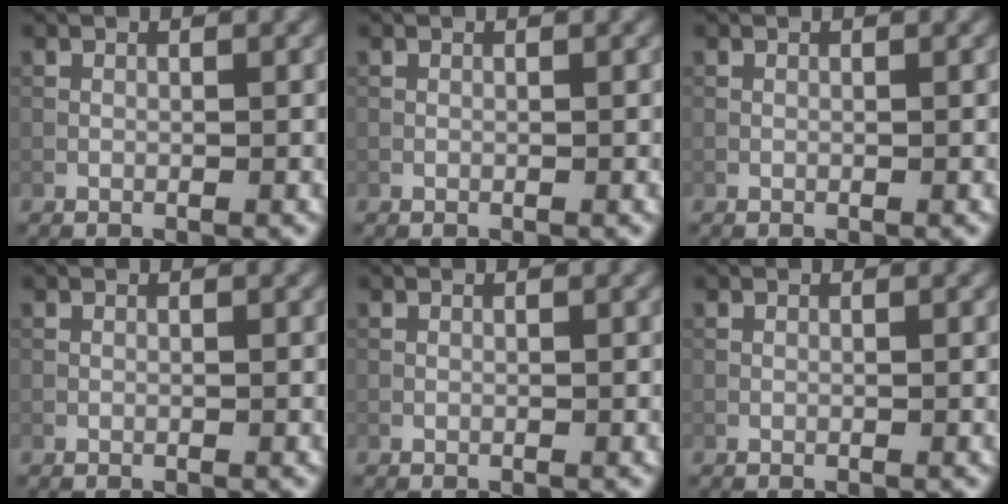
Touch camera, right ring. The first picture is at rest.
{"total": 0.0}
{"total": 0.0}
{"total": 0.0}
{"total": 0.0}
{"total": 0.0}